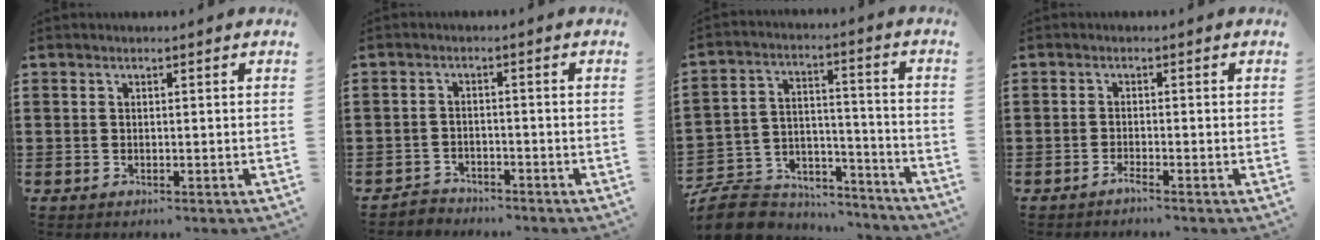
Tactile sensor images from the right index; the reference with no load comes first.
{"total": 2.4, "force": [-2.3, 0.4, -0.3], "torque": [-0.004, 0.001, -0.052]}
{"total": 8.6, "force": [-7.7, 3.2, 1.8], "torque": [-0.052, 0.014, -0.155]}
{"total": 1.3, "force": [-1.2, -0.2, 0.5], "torque": [-0.010, -0.004, -0.022]}